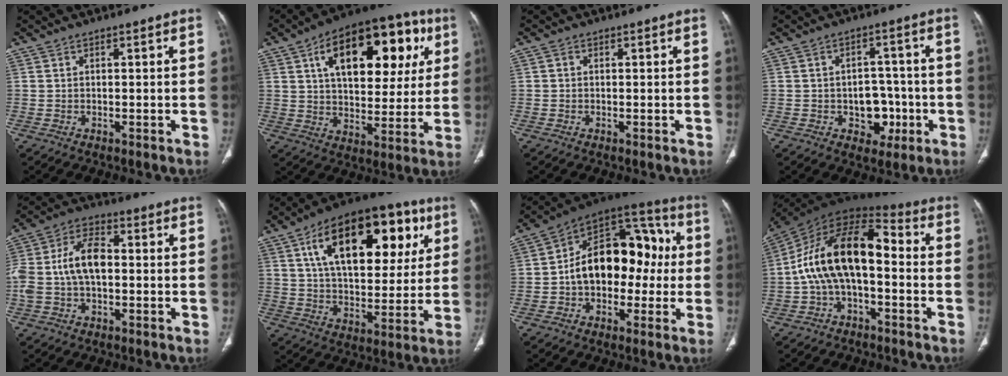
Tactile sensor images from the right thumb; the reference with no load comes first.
{"total": 24.6, "force": [8.9, 13.0, 18.9], "torque": [-0.236, 0.009, 0.132]}
{"total": 0.6, "force": [0.0, 0.5, 0.2], "torque": [0.000, 0.002, -0.002]}
{"total": 7.4, "force": [-1.9, 5.6, 4.4], "torque": [-0.019, 0.023, -0.018]}
{"total": 11.0, "force": [-0.3, 6.3, 8.9], "torque": [-0.186, 0.033, -0.010]}
{"total": 26.6, "force": [10.0, 13.9, 20.4], "torque": [-0.279, 0.003, 0.157]}
{"total": 20.5, "force": [-0.1, 13.4, 15.5], "torque": [-0.193, 0.057, -0.007]}
{"total": 17.2, "force": [-1.2, 8.9, 14.7], "torque": [-0.253, 0.055, -0.032]}